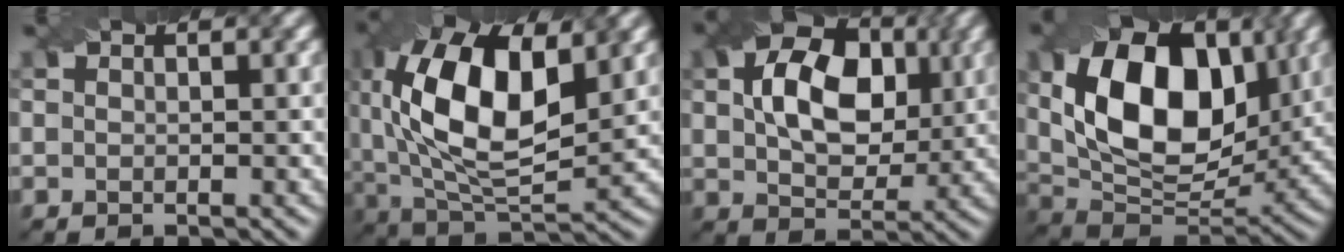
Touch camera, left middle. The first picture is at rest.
{"total": 13.0, "force": [3.0, 6.3, 11.0], "torque": [-0.208, 0.008, 0.053]}
{"total": 8.5, "force": [1.8, 5.6, 6.2], "torque": [-0.113, 0.007, 0.026]}
{"total": 13.2, "force": [3.0, 8.4, 9.8], "torque": [-0.168, -0.002, 0.054]}